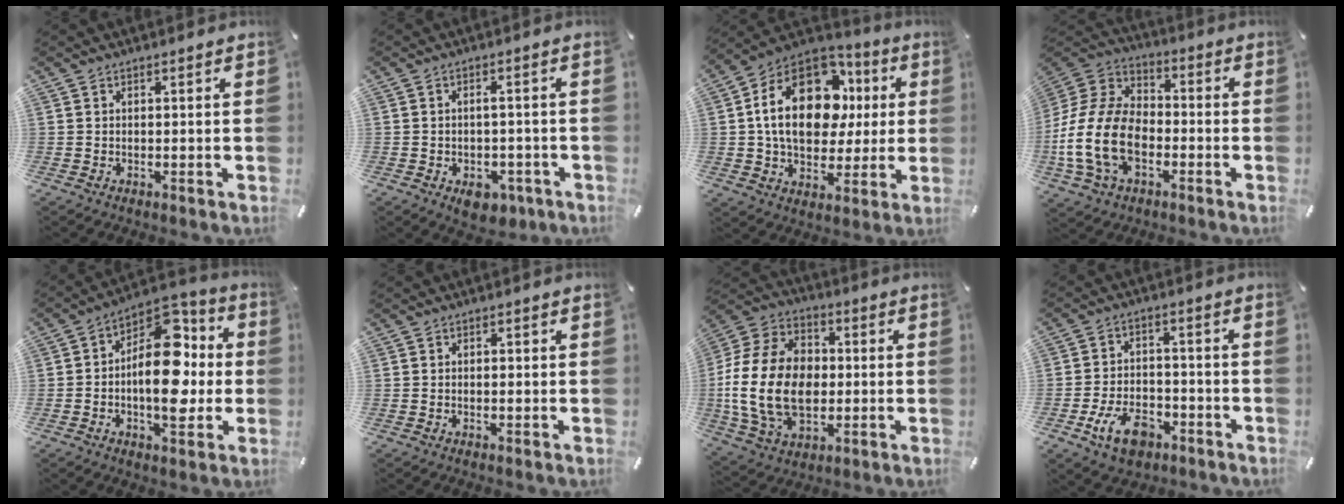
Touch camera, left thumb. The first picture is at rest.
{"total": 5.6, "force": [-2.3, 3.4, 3.7], "torque": [-0.047, 0.014, -0.037]}
{"total": 22.0, "force": [4.7, 15.2, 15.1], "torque": [-0.265, -0.002, 0.083]}
{"total": 17.7, "force": [-5.5, 12.0, 11.8], "torque": [-0.266, 0.027, -0.099]}
{"total": 18.2, "force": [-0.3, 10.7, 14.7], "torque": [-0.233, -0.012, -0.005]}
{"total": 1.1, "force": [-0.3, 0.6, 0.9], "torque": [-0.015, 0.002, -0.007]}
{"total": 20.4, "force": [-2.2, 15.2, 13.4], "torque": [-0.296, 0.022, -0.037]}
{"total": 10.2, "force": [-4.8, 6.3, 6.4], "torque": [-0.126, 0.014, -0.086]}